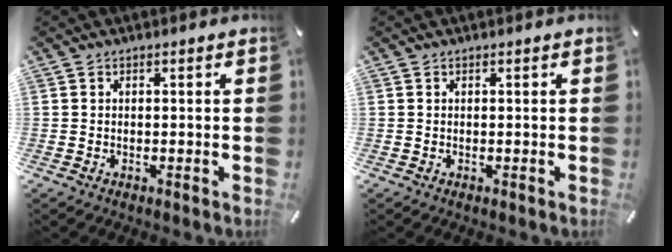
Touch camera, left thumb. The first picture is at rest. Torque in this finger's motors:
{"motor_torque": [0.00, 0.00, 0.05, -0.05, 0.00]}